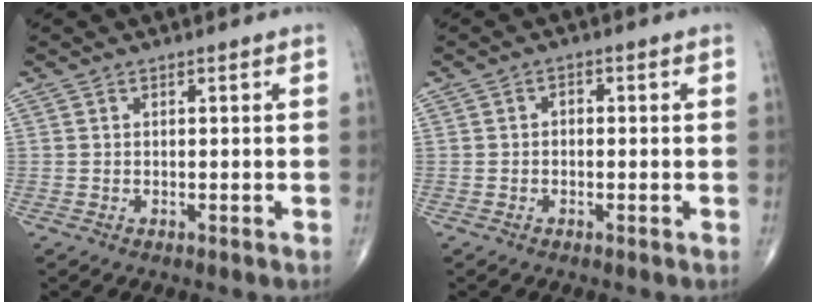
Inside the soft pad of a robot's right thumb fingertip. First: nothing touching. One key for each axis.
{"total": 1.4, "fx": -0.1, "fy": 1.0, "fz": 0.9, "tx": -0.009, "ty": 0.007, "tz": -0.006}